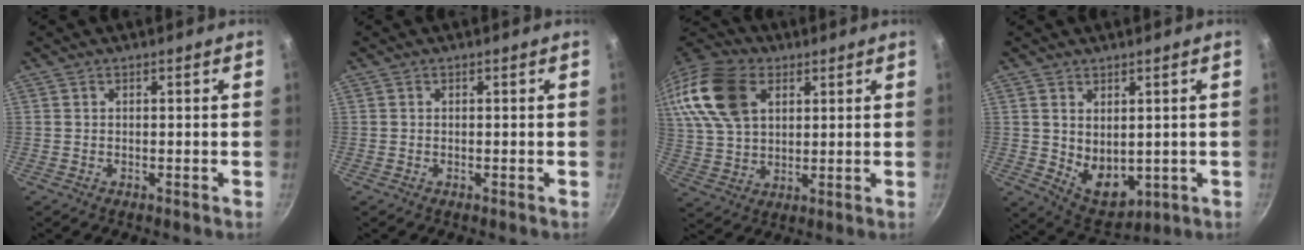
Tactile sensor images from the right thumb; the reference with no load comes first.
{"total": 0.0}
{"total": 18.3, "force": [6.3, 12.0, 12.3], "torque": [-0.238, 0.009, 0.117]}
{"total": 8.2, "force": [0.9, 5.5, 6.0], "torque": [-0.074, -0.024, 0.038]}